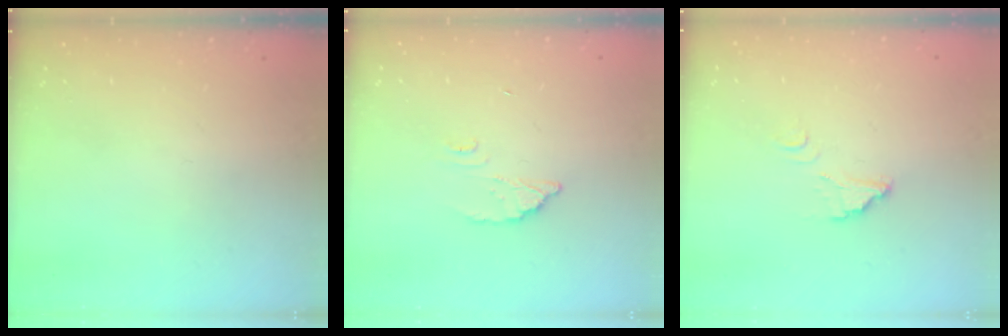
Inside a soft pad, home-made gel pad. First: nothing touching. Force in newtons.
{"total": 2.8, "press": 2.8, "slide": 0.2}
{"total": 5.1, "press": 5.1, "slide": 0.4}